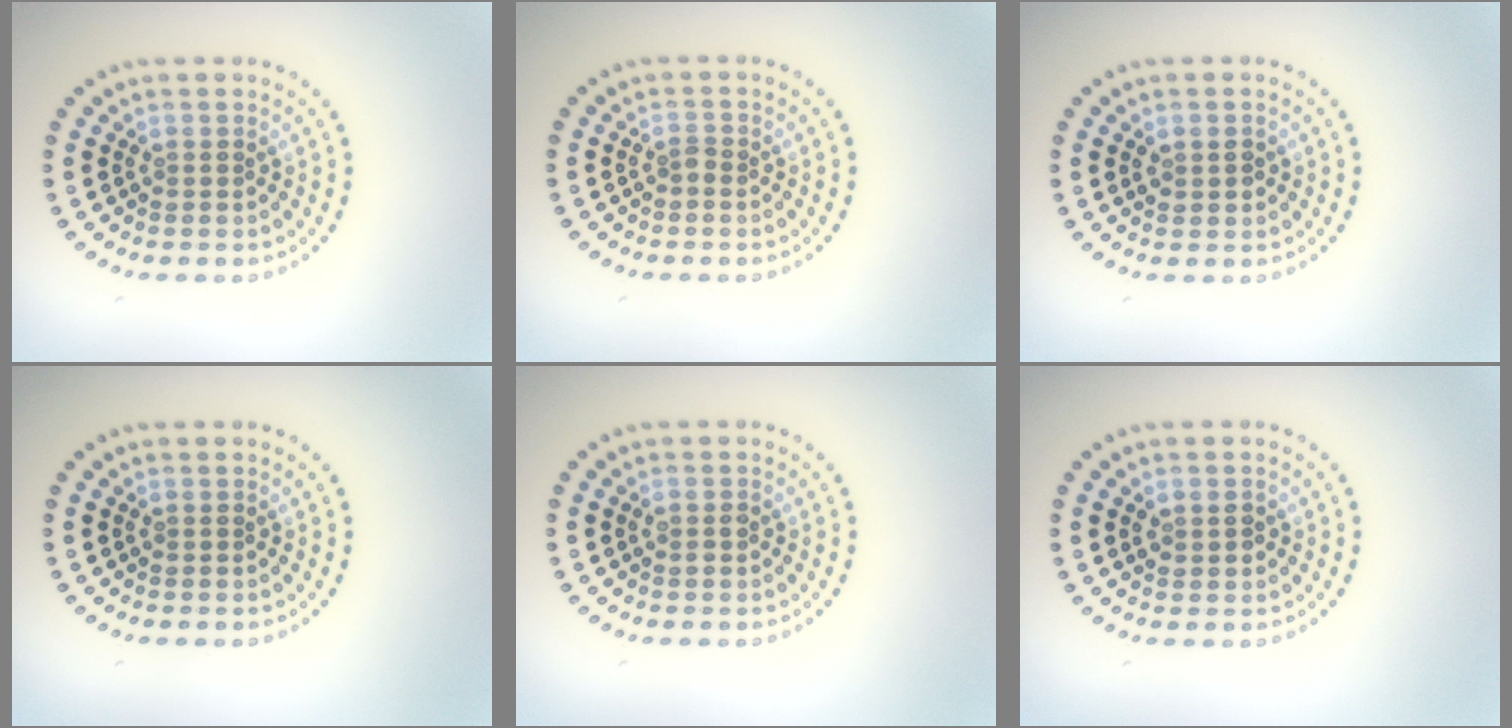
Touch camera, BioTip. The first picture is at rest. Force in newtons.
{"total": 0.8, "press": 0.6, "slide": 0.5}
{"total": 1.4, "press": 1.3, "slide": 0.4}
{"total": 0.0}
{"total": 0.7, "press": 0.7, "slide": 0.3}
{"total": 1.4, "press": 1.3, "slide": 0.4}